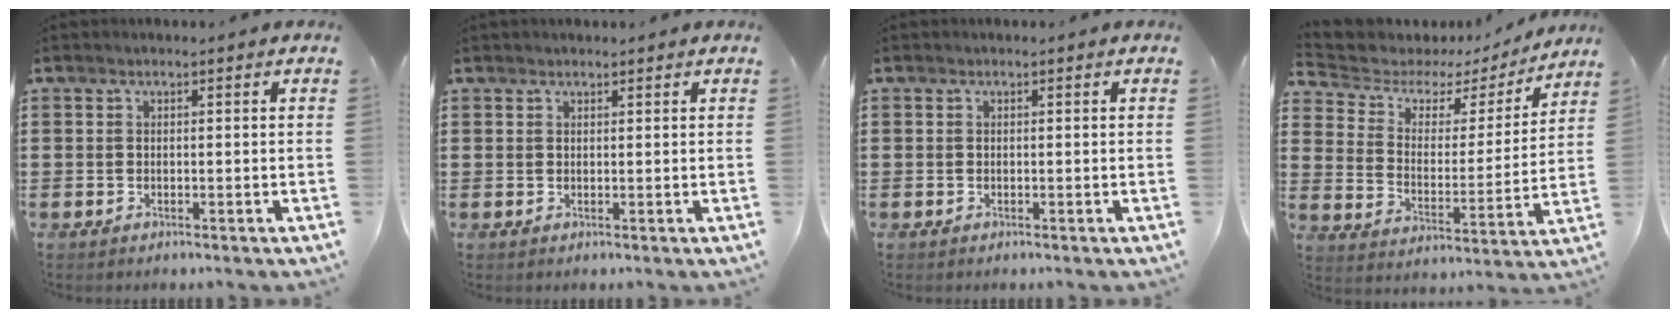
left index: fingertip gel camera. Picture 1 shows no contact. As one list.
[{"total": 0.7, "force": [0.7, 0.2, 0.1], "torque": [-0.003, 0.001, 0.014]}, {"total": 0.0}, {"total": 4.4, "force": [3.3, 2.6, 1.3], "torque": [-0.055, -0.023, 0.048]}]